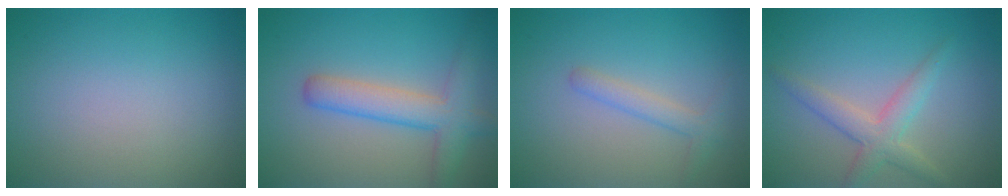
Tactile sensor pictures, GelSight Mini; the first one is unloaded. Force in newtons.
{"total": 4.5, "press": 4.5, "slide": 0.2}
{"total": 1.8, "press": 1.8, "slide": 0.0}
{"total": 3.0, "press": 3.0, "slide": 0.1}